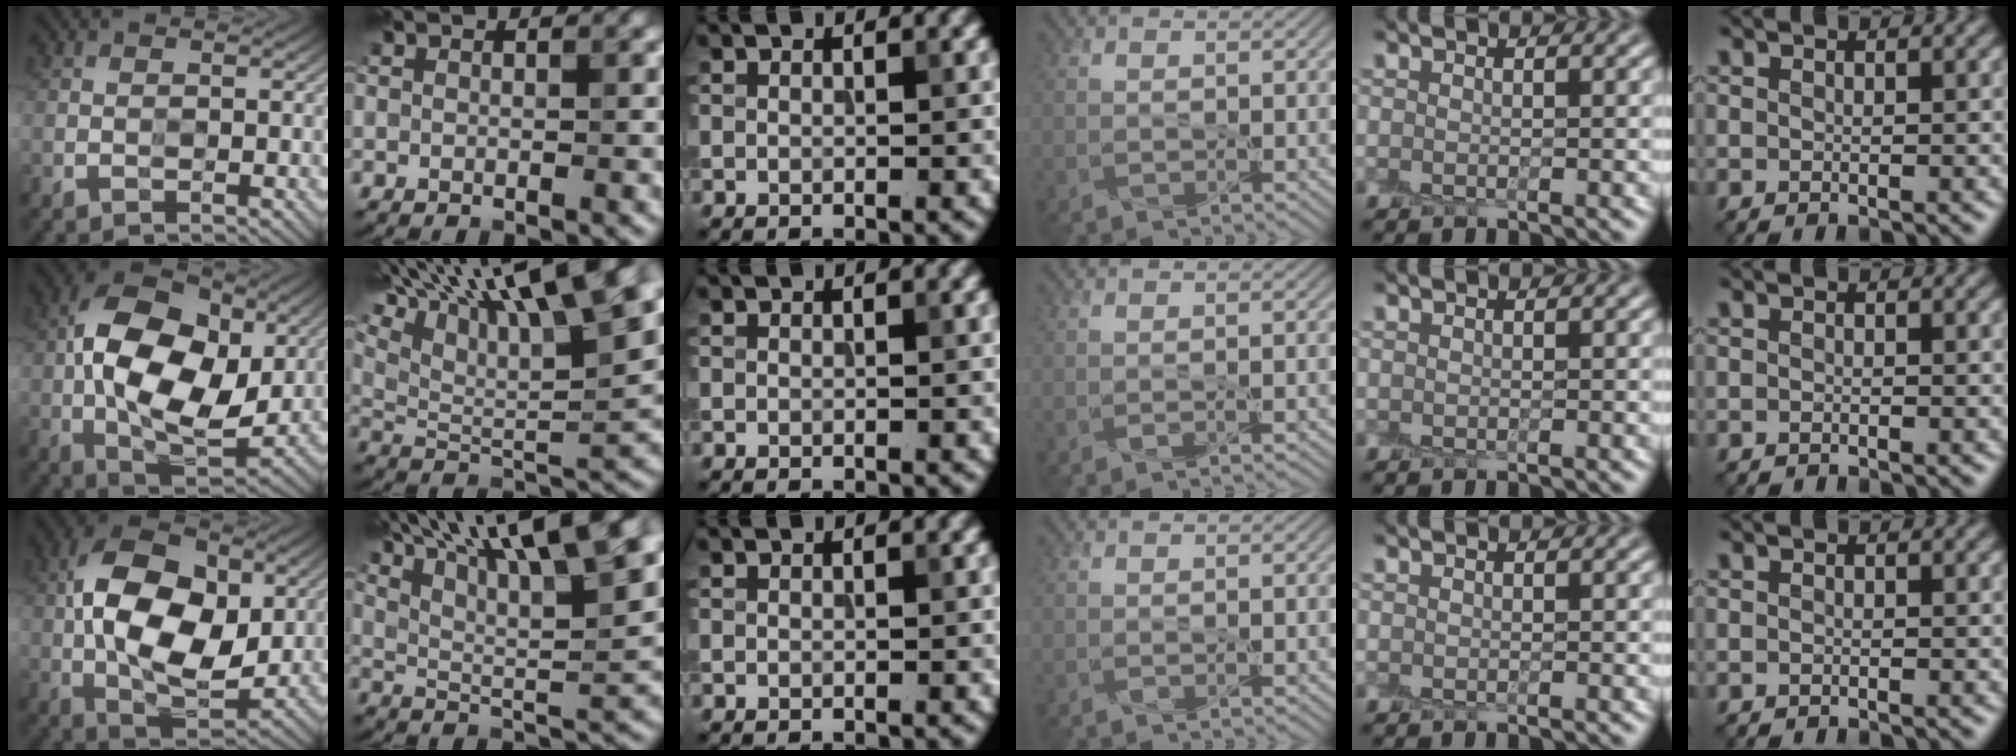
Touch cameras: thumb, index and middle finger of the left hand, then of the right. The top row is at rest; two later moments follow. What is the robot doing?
{"motion": "peel", "object": "cling film"}